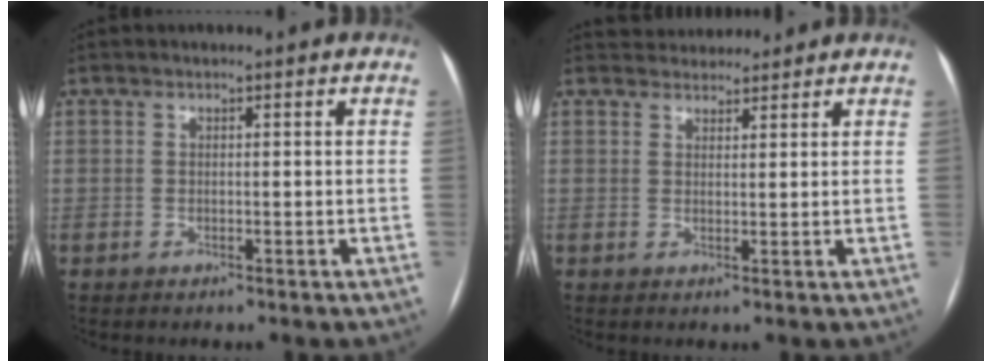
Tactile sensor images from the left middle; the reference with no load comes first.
{"total": 4.5, "force": [4.2, 1.6, 0.3], "torque": [-0.002, 0.023, 0.063]}